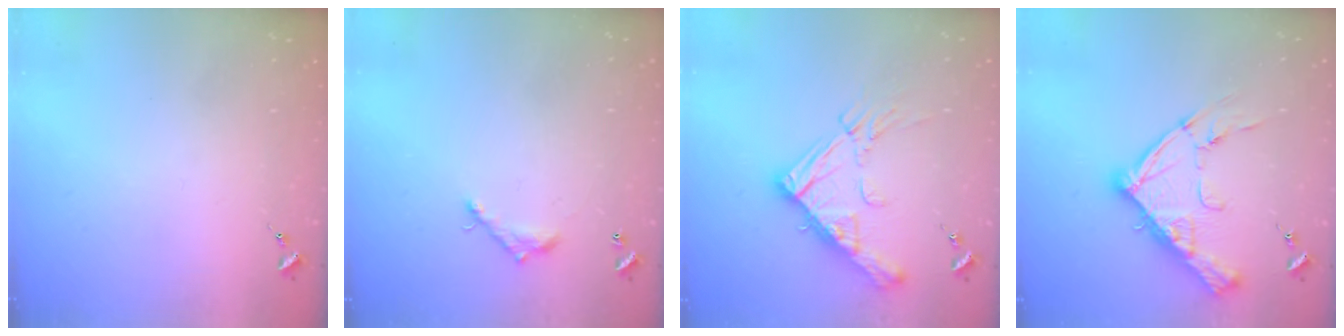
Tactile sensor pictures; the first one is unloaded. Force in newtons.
{"total": 7.3, "press": 7.3, "slide": 0.6}
{"total": 17.3, "press": 17.2, "slide": 1.7}
{"total": 17.3, "press": 17.2, "slide": 1.6}